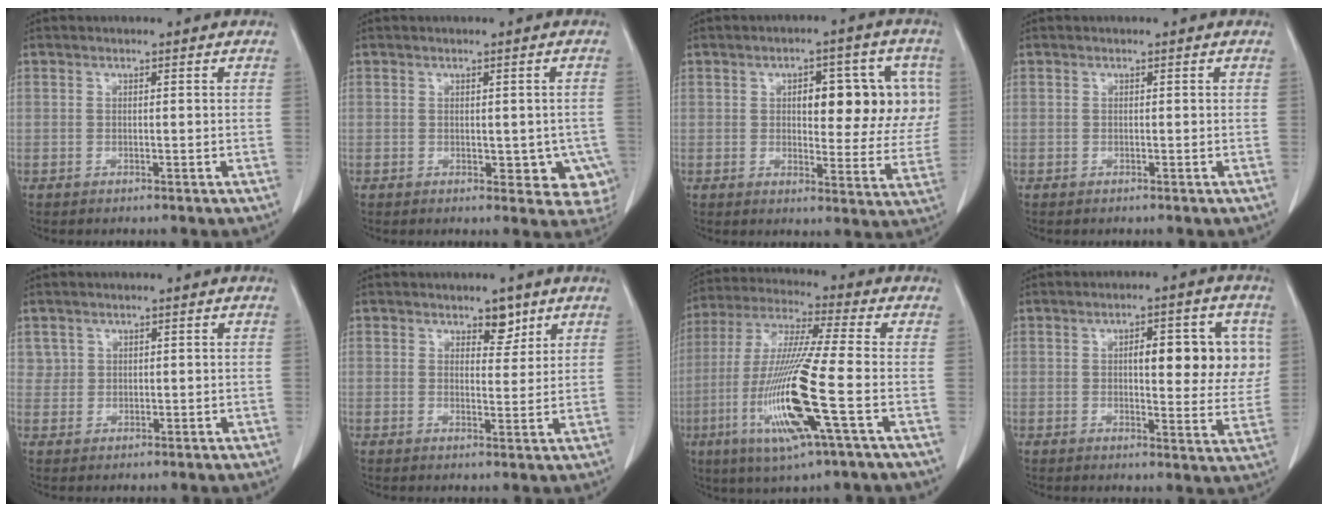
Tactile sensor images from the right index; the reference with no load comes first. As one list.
[{"total": 6.2, "force": [-1.2, 3.8, 4.8], "torque": [-0.026, 0.003, -0.009]}, {"total": 12.2, "force": [2.8, 5.2, 10.6], "torque": [-0.119, 0.021, 0.039]}, {"total": 0.0}, {"total": 1.8, "force": [1.0, 1.5, -0.1], "torque": [0.013, 0.004, 0.012]}, {"total": 3.3, "force": [2.3, 1.7, 1.7], "torque": [-0.016, -0.005, 0.035]}, {"total": 16.6, "force": [-4.9, -0.1, 15.8], "torque": [-0.332, -0.021, -0.097]}, {"total": 10.8, "force": [2.5, 3.5, 9.9], "torque": [-0.120, 0.012, 0.031]}]